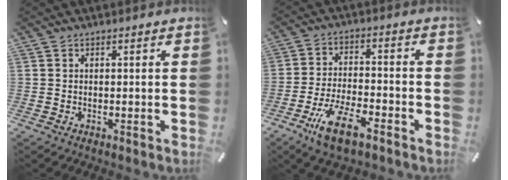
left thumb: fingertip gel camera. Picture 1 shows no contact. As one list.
[{"total": 11.2, "force": [-6.8, 4.1, 7.9], "torque": [-0.161, 0.024, -0.125]}]